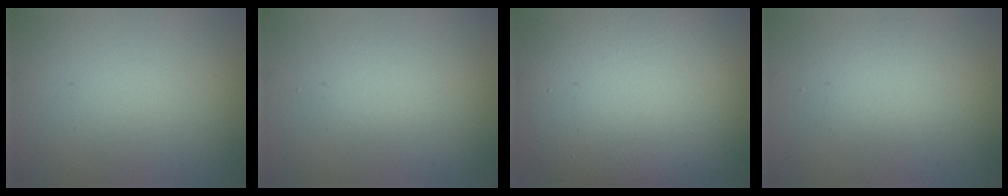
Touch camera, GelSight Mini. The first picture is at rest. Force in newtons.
{"total": 1.9, "press": 1.9, "slide": 0.0}
{"total": 15.5, "press": 15.5, "slide": 1.0}
{"total": 2.2, "press": 2.2, "slide": 0.1}